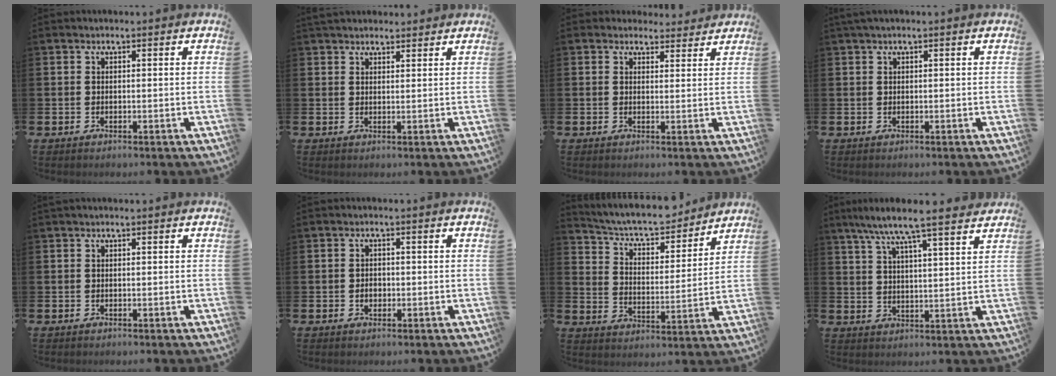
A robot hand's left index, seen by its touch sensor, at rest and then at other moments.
{"total": 2.5, "force": [2.4, 0.8, 0.4], "torque": [0.001, -0.008, 0.041]}
{"total": 2.7, "force": [2.5, 1.0, -0.1], "torque": [0.006, -0.011, 0.043]}
{"total": 0.7, "force": [0.4, 0.0, 0.6], "torque": [-0.017, 0.004, 0.008]}
{"total": 0.0}
{"total": 1.6, "force": [-0.3, 1.3, 0.9], "torque": [-0.008, 0.002, -0.010]}
{"total": 7.0, "force": [6.6, 1.6, 1.8], "torque": [-0.063, -0.049, 0.111]}
{"total": 7.4, "force": [6.6, 0.0, 3.4], "torque": [-0.081, -0.036, 0.112]}